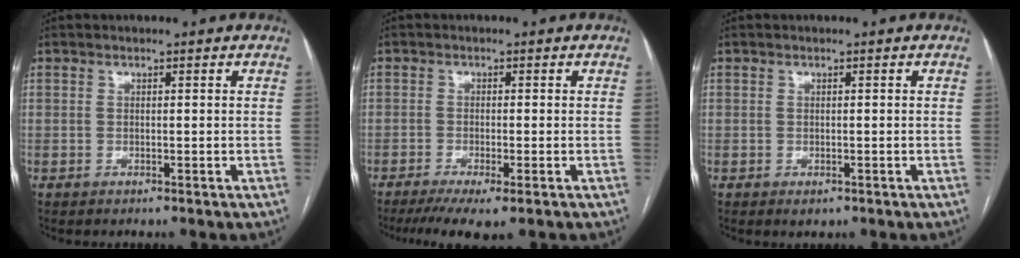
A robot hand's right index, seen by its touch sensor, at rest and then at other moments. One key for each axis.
{"total": 6.9, "fx": -4.8, "fy": 1.0, "fz": 4.9, "tx": -0.077, "ty": -0.017, "tz": -0.079}
{"total": 1.1, "fx": -0.6, "fy": 0.7, "fz": 0.6, "tx": -0.006, "ty": 0.001, "tz": -0.003}